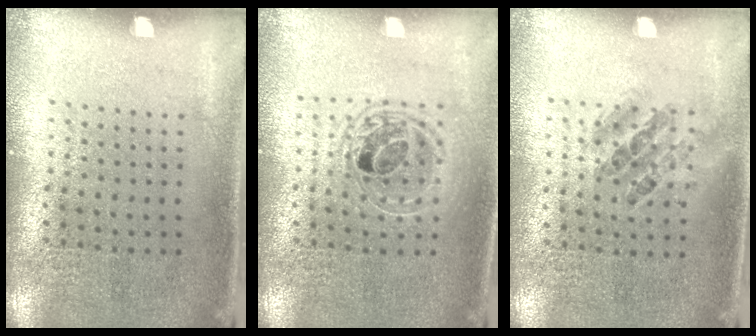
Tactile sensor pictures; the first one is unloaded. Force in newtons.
{"total": 1.7, "press": 1.4, "slide": 0.9}
{"total": 0.9, "press": 0.8, "slide": 0.5}